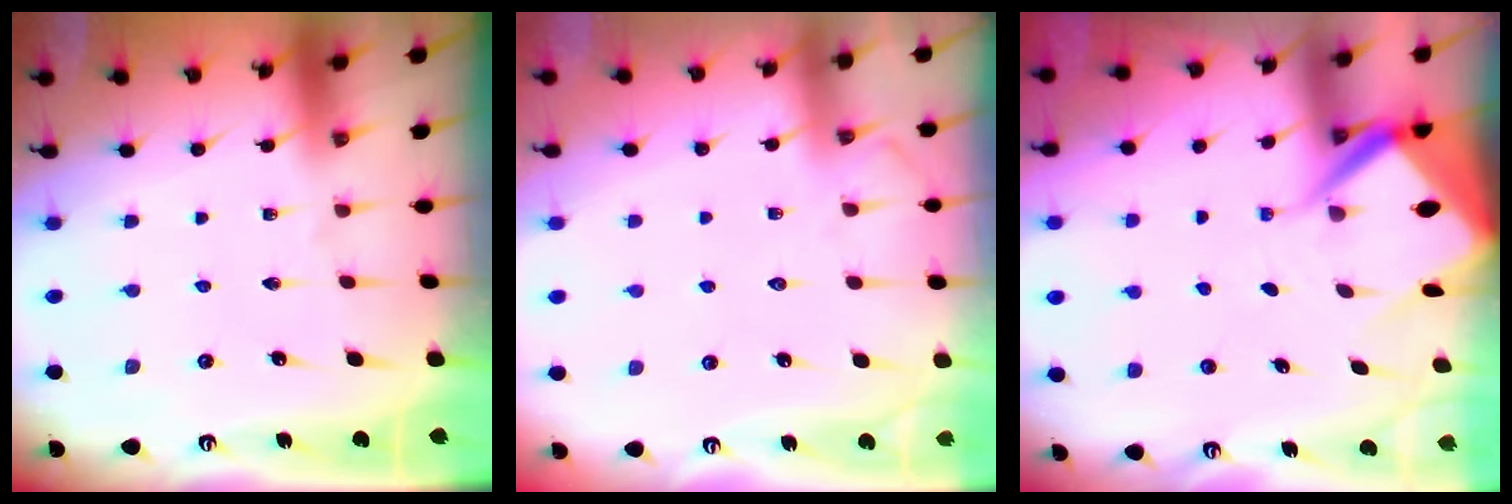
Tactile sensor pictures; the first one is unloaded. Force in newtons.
{"total": 5.0, "press": 5.0, "slide": 0.6}
{"total": 7.8, "press": 7.8, "slide": 0.7}